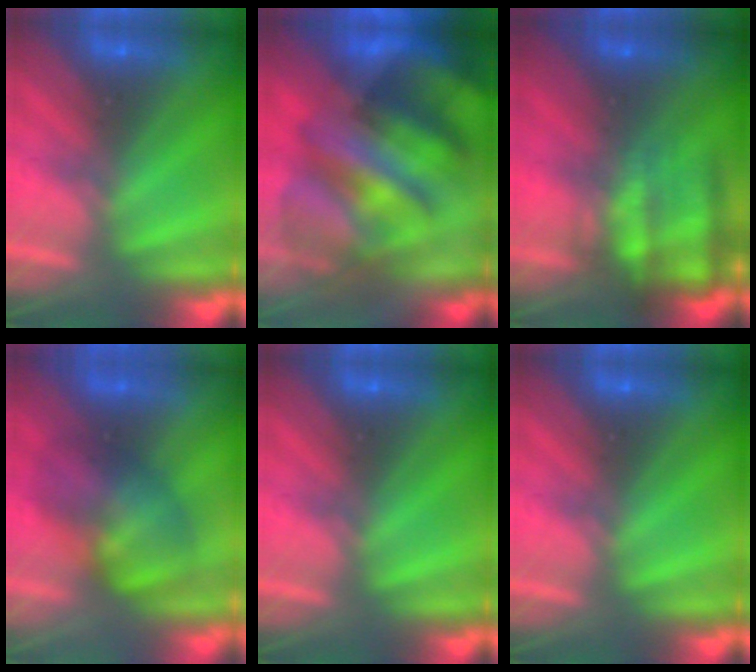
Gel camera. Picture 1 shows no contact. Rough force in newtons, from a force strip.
{"total": 8.2}
{"total": 7.2}
{"total": 8.8}
{"total": 0.0}
{"total": 0.0}